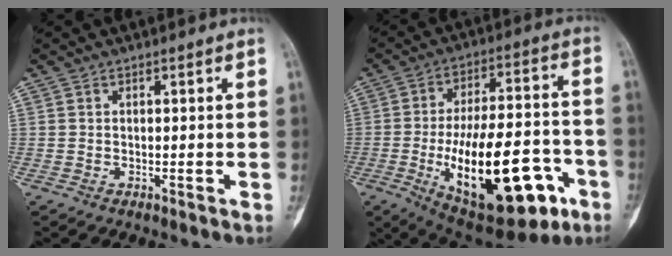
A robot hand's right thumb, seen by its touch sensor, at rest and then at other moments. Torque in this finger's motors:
{"motor_torque": [0.43, 0.75, 1.92, -0.86, 0.30]}